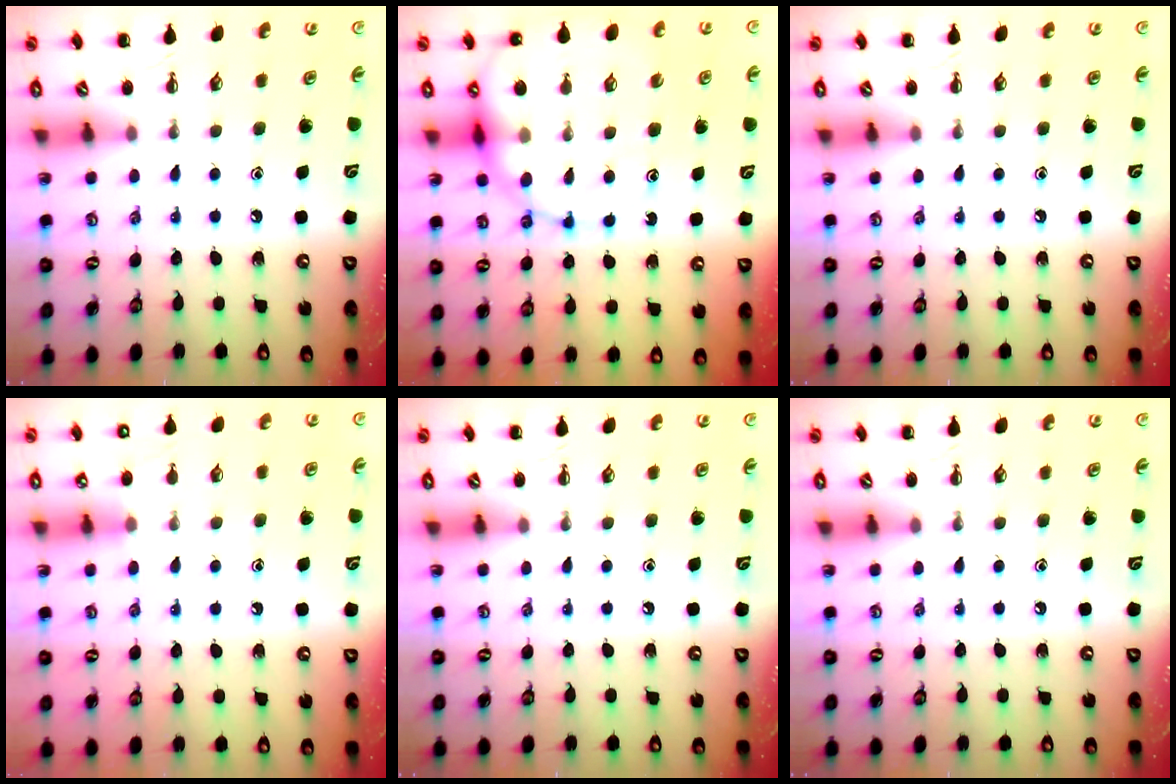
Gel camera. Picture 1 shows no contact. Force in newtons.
{"total": 17.9, "press": 17.3, "slide": 4.3}
{"total": 0.0}
{"total": 8.4, "press": 8.2, "slide": 2.0}
{"total": 0.0}
{"total": 0.0}